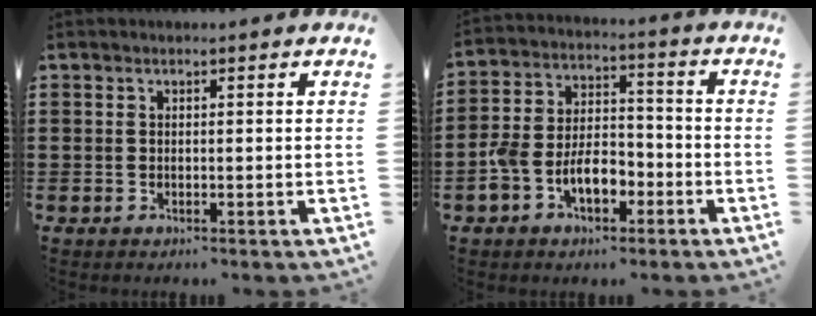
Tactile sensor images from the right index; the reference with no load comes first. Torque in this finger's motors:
{"motor_torque": [1.15, 0.31, 0.36, 0.21]}